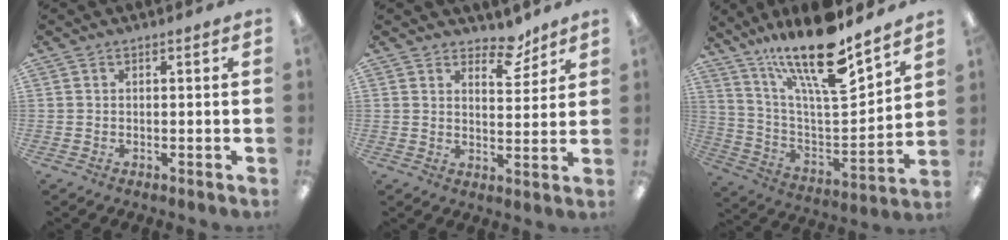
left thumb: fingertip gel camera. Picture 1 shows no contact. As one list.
[{"total": 7.2, "force": [5.8, 3.3, 2.8], "torque": [-0.023, -0.036, 0.099]}, {"total": 22.1, "force": [16.1, 6.2, 13.9], "torque": [-0.243, -0.107, 0.271]}]